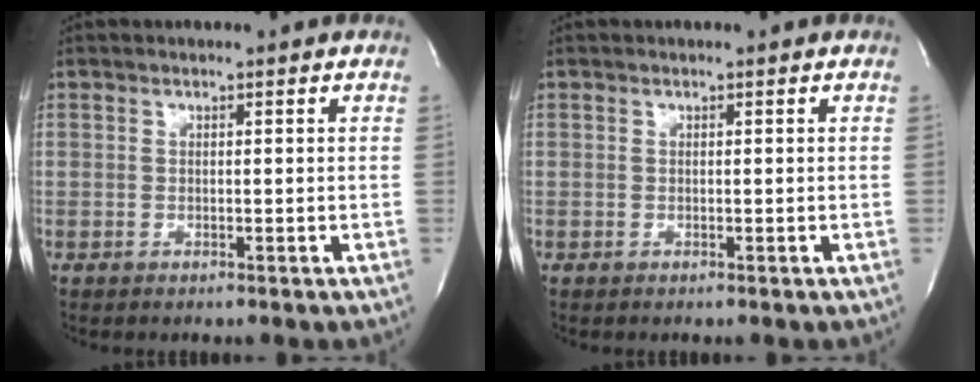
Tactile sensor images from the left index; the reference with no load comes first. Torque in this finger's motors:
{"motor_torque": [0.11, 0.06, 0.00, 0.00]}